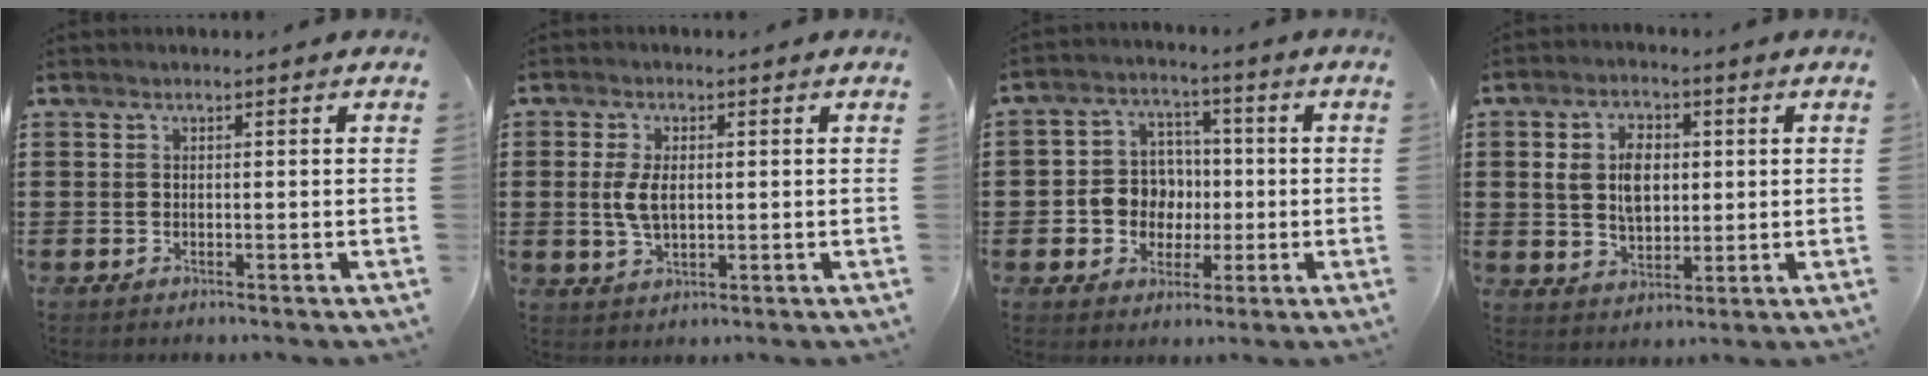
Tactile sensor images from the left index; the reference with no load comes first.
{"total": 4.6, "force": [0.4, 2.4, 3.9], "torque": [-0.095, 0.002, 0.002]}
{"total": 7.1, "force": [-0.5, 6.6, 2.4], "torque": [-0.057, 0.020, -0.008]}
{"total": 6.8, "force": [1.3, 4.6, 4.8], "torque": [-0.106, 0.013, 0.017]}